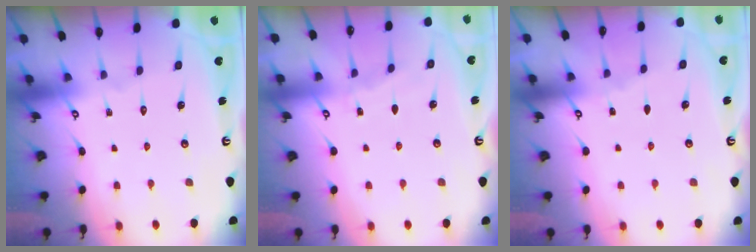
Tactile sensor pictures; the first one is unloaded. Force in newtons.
{"total": 3.5, "press": 3.4, "slide": 0.5}
{"total": 2.5, "press": 2.5, "slide": 0.4}